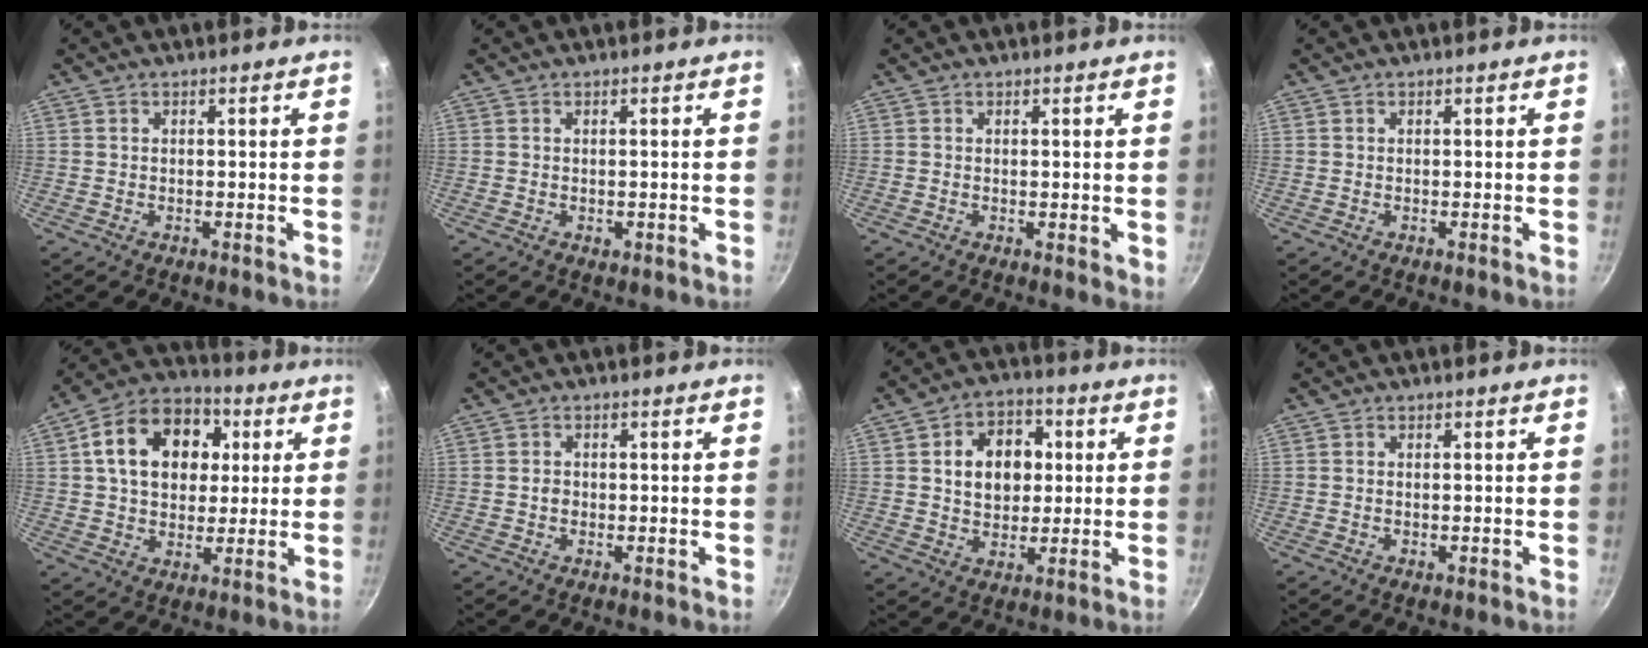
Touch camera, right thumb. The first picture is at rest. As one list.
[{"total": 1.0, "force": [-0.2, 0.5, 0.8], "torque": [-0.013, 0.000, -0.002]}, {"total": 1.8, "force": [0.3, 0.7, 1.7], "torque": [-0.019, -0.006, 0.003]}, {"total": 0.0}, {"total": 17.6, "force": [4.1, 12.9, 11.2], "torque": [-0.156, 0.021, 0.056]}, {"total": 1.8, "force": [-0.2, 1.5, 1.0], "torque": [-0.015, 0.006, -0.005]}, {"total": 12.0, "force": [2.1, 9.0, 7.6], "torque": [-0.078, 0.008, 0.028]}, {"total": 0.7, "force": [-0.2, 0.4, 0.5], "torque": [-0.007, 0.002, -0.003]}]